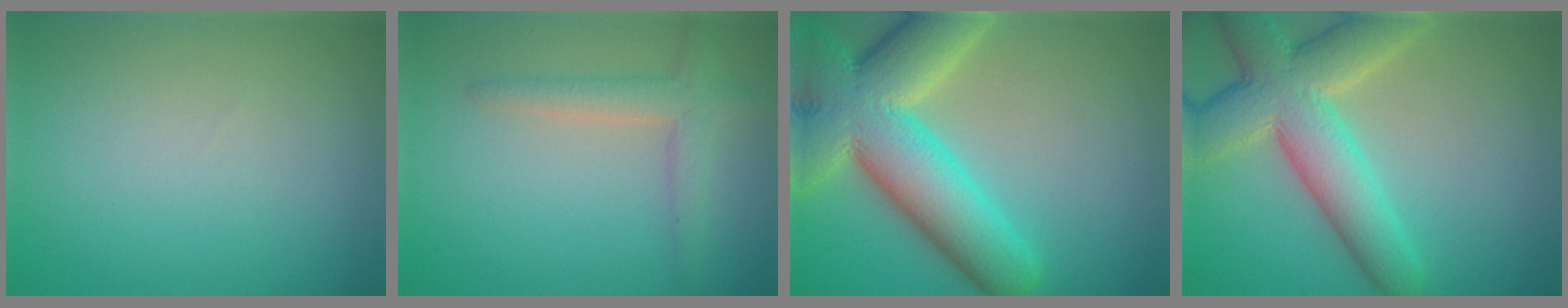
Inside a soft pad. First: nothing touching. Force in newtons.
{"total": 2.7, "press": 2.7, "slide": 0.2}
{"total": 12.5, "press": 12.4, "slide": 1.0}
{"total": 9.1, "press": 9.0, "slide": 0.5}